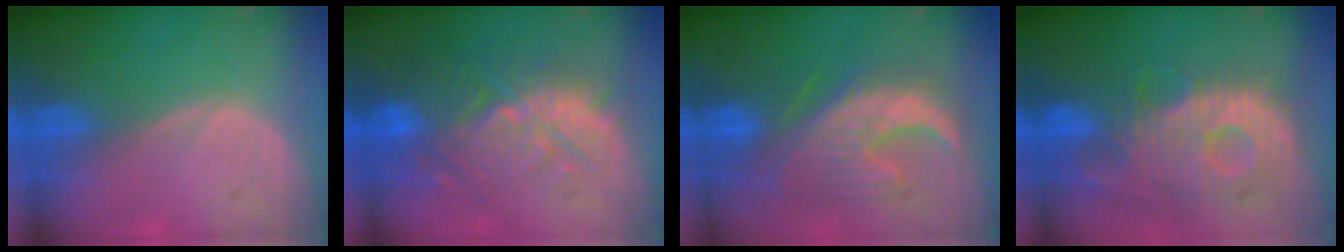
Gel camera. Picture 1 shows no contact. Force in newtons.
{"total": 11.1, "press": 9.9, "slide": 5.0}
{"total": 10.0, "press": 9.8, "slide": 1.9}
{"total": 11.8, "press": 10.6, "slide": 5.1}